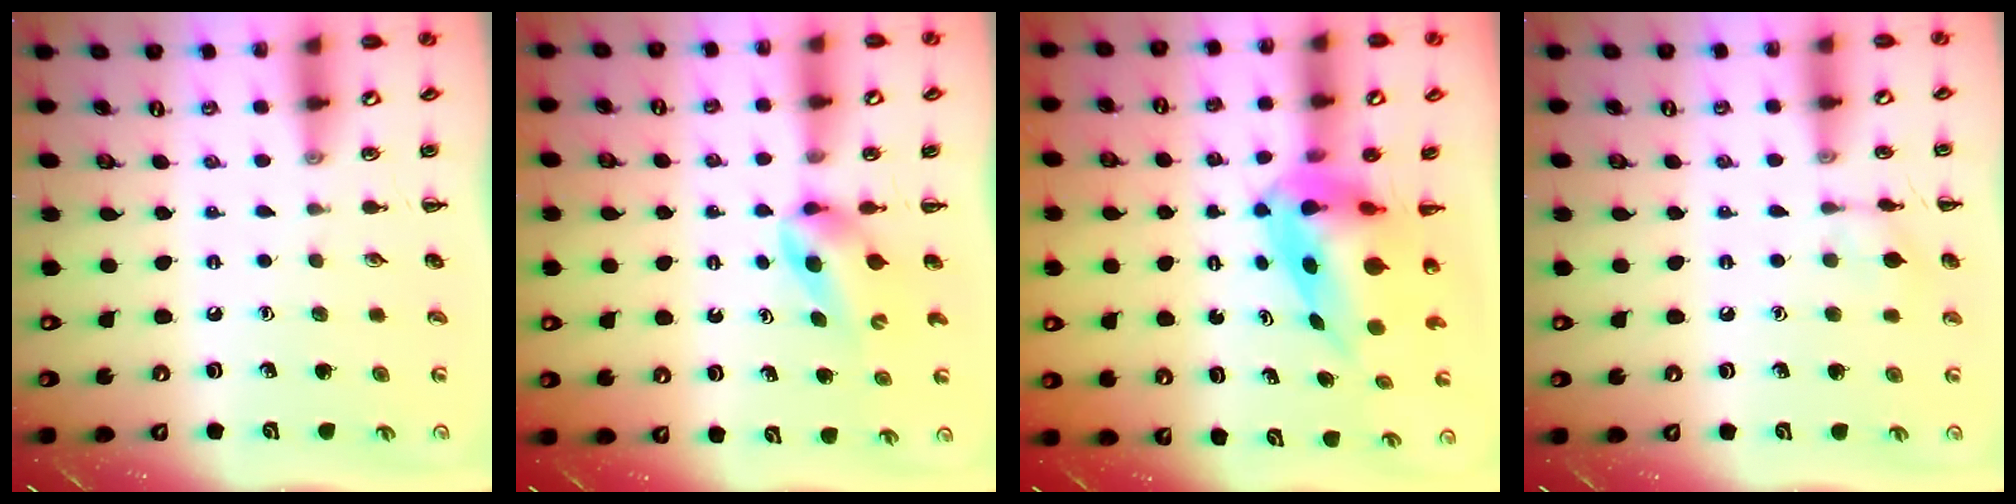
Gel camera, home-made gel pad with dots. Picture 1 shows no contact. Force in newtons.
{"total": 3.1, "press": 3.0, "slide": 1.0}
{"total": 7.8, "press": 7.4, "slide": 2.4}
{"total": 7.5, "press": 7.2, "slide": 1.9}